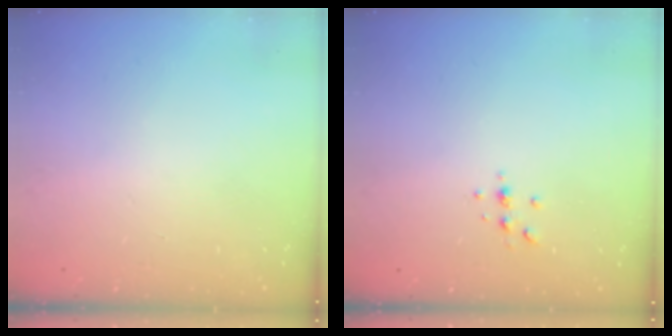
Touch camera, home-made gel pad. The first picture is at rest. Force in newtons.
{"total": 3.7, "press": 3.3, "slide": 1.6}